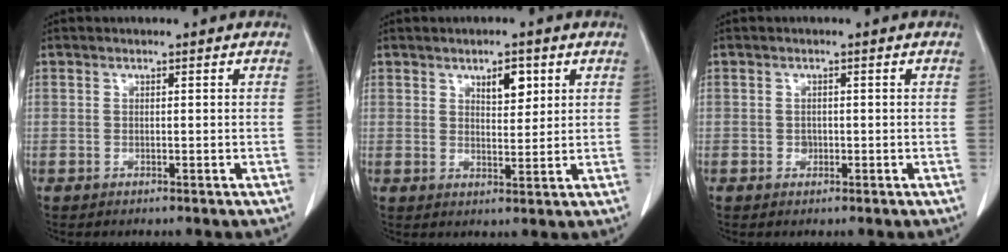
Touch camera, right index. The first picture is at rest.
{"total": 4.1, "force": [2.1, 1.7, 3.1], "torque": [-0.048, -0.002, 0.035]}
{"total": 0.9, "force": [-0.2, 0.8, 0.4], "torque": [-0.002, 0.003, 0.001]}